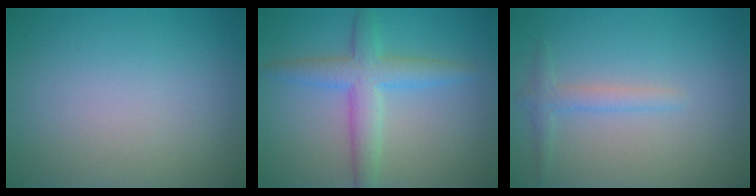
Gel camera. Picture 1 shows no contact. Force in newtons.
{"total": 4.2, "press": 4.2, "slide": 0.1}
{"total": 1.6, "press": 1.6, "slide": 0.1}